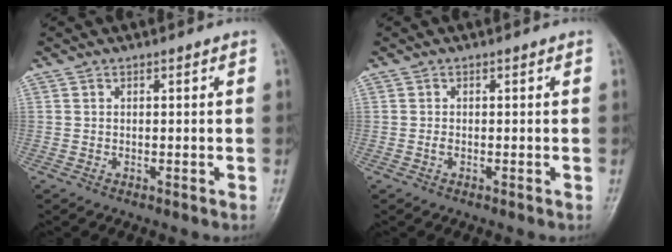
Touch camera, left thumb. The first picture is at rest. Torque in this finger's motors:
{"motor_torque": [-0.16, 0.06, 0.08, -0.04, 0.00]}